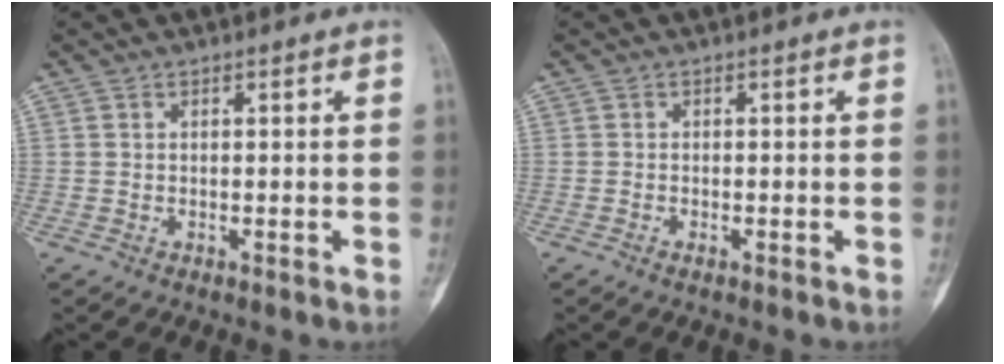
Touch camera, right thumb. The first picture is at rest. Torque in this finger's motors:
{"motor_torque": [-0.31, -0.13, 0.06, 0.14, -0.12]}